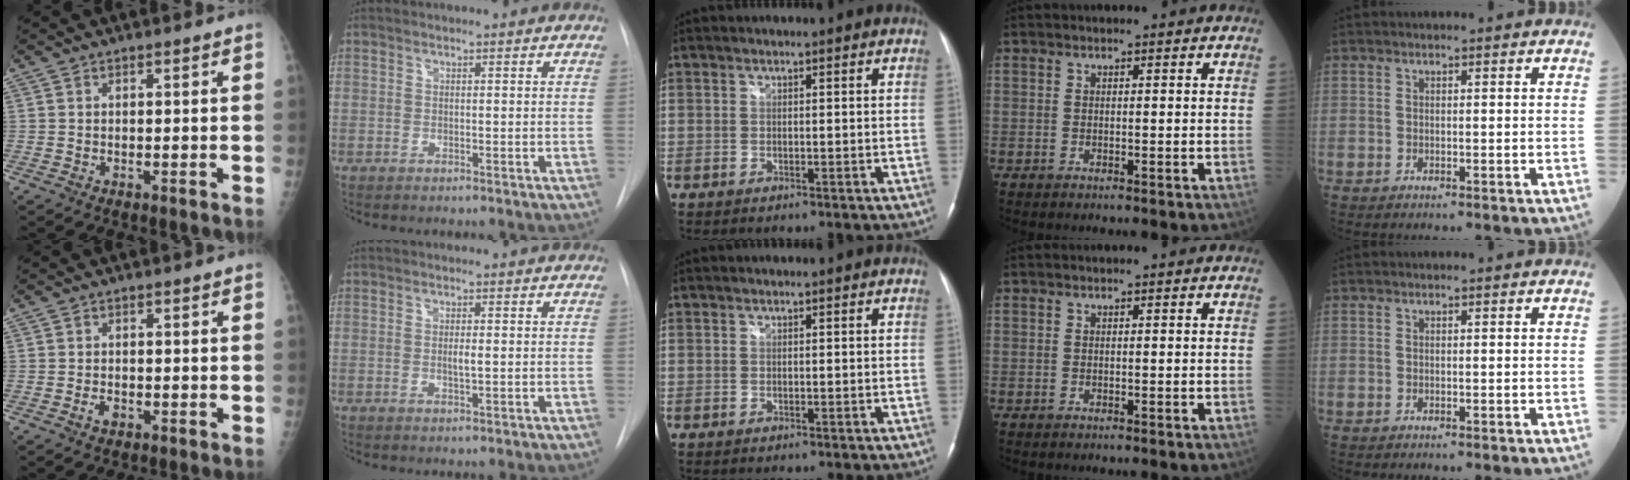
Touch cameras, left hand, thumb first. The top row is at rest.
{"thumb": {"total": 1.6, "force": [-0.7, 1.1, 1.0], "torque": [-0.014, 0.003, -0.012]}, "index": {"total": 1.4, "force": [0.0, 0.2, 1.4], "torque": [-0.027, -0.002, 0.001]}}